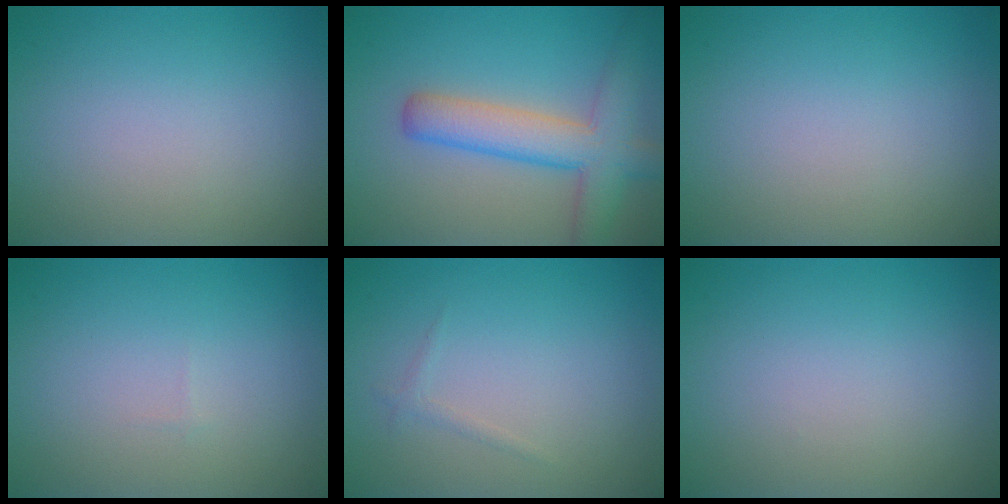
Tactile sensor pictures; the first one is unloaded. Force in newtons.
{"total": 5.9, "press": 5.9, "slide": 0.3}
{"total": 0.0}
{"total": 0.0}
{"total": 0.7, "press": 0.7, "slide": 0.0}
{"total": 0.0}